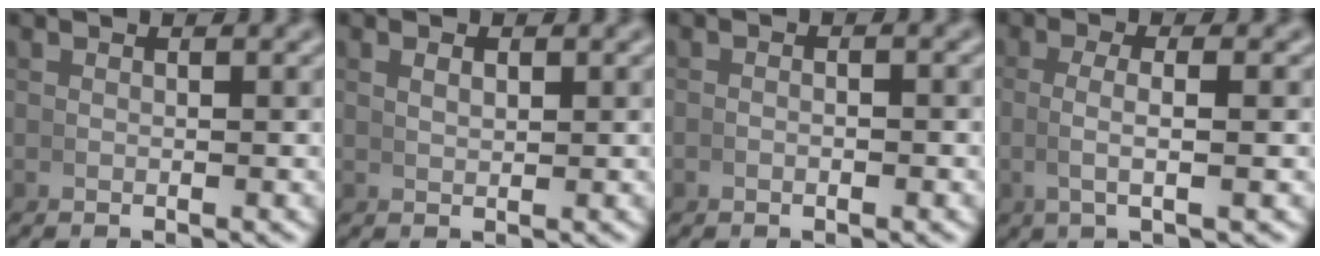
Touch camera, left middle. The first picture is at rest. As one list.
[{"total": 0.9, "force": [0.6, 0.1, 0.7], "torque": [-0.007, -0.001, 0.017]}, {"total": 0.8, "force": [-0.5, 0.3, 0.5], "torque": [-0.010, 0.003, -0.013]}, {"total": 3.1, "force": [0.2, 0.2, 3.1], "torque": [-0.061, -0.001, 0.007]}]